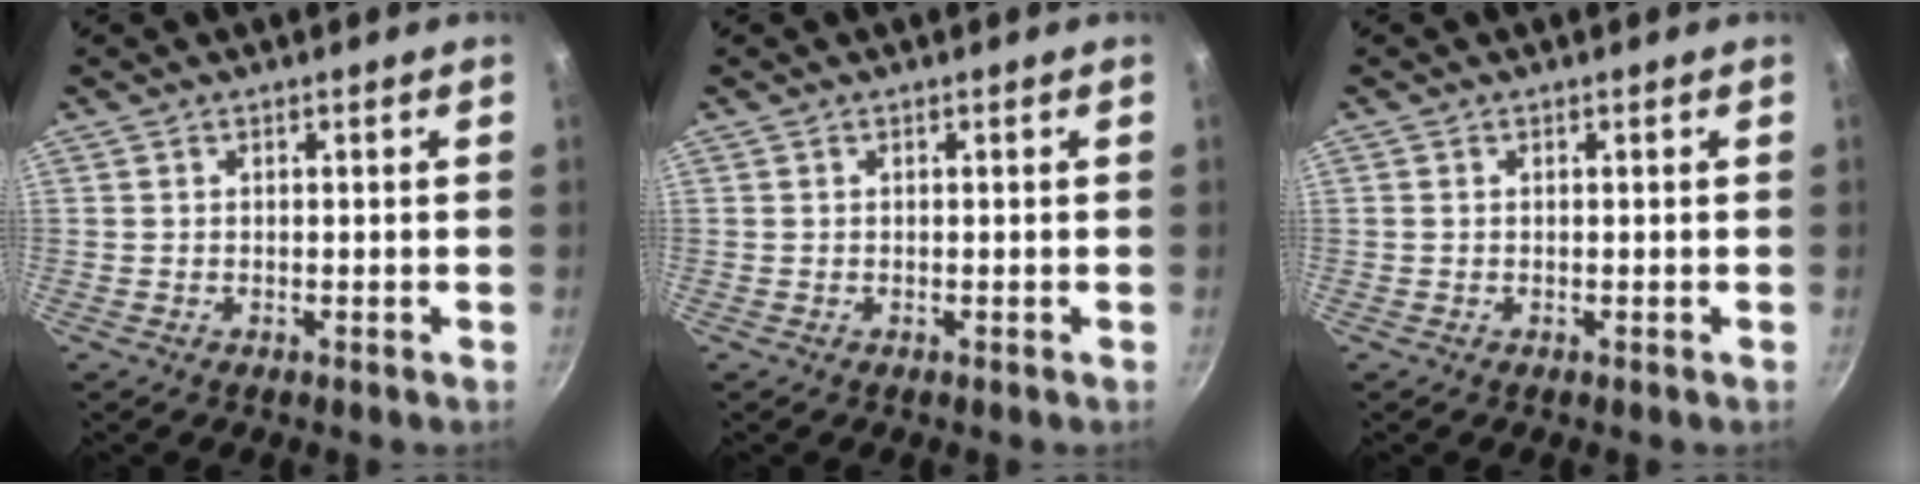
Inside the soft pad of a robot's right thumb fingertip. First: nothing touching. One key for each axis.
{"total": 0.0}
{"total": 0.0}